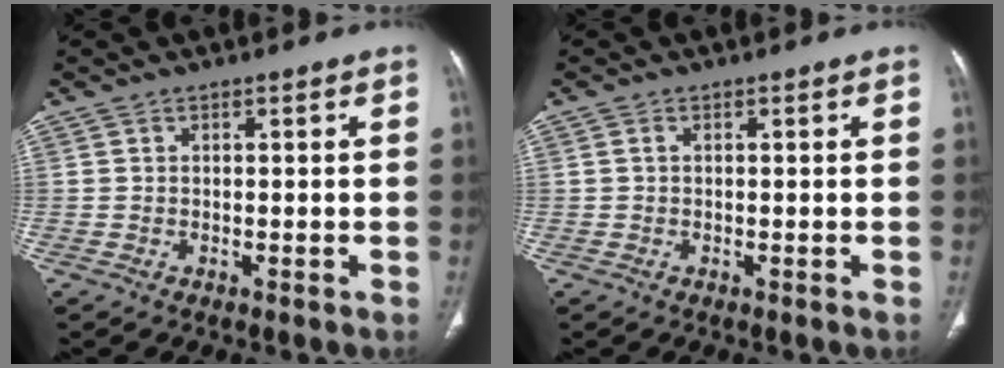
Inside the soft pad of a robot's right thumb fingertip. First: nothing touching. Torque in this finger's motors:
{"motor_torque": [-0.25, 0.05, -0.09, -0.04, 0.06]}